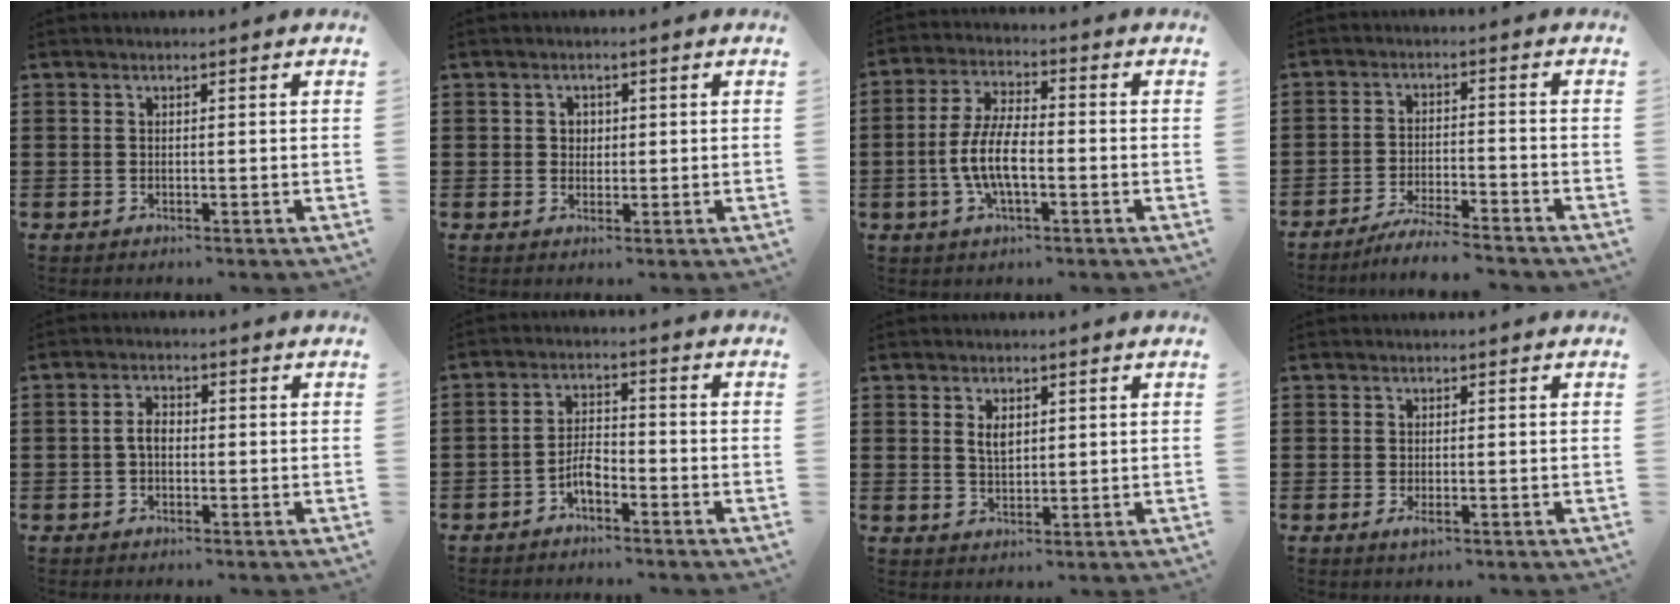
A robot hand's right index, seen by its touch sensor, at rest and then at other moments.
{"total": 1.6, "force": [0.3, 1.4, 0.6], "torque": [-0.016, 0.009, 0.003]}
{"total": 7.9, "force": [-1.9, 3.0, 7.1], "torque": [-0.169, -0.010, -0.045]}
{"total": 4.7, "force": [-4.5, -0.3, 1.2], "torque": [-0.029, -0.006, -0.090]}
{"total": 2.5, "force": [-0.4, 1.3, 2.0], "torque": [-0.046, 0.002, -0.010]}
{"total": 4.1, "force": [-2.4, 1.7, 2.8], "torque": [-0.065, 0.005, -0.049]}
{"total": 2.6, "force": [1.0, 1.4, 2.0], "torque": [-0.035, 0.001, 0.016]}
{"total": 1.3, "force": [-0.1, 0.4, 1.2], "torque": [-0.030, -0.006, -0.004]}